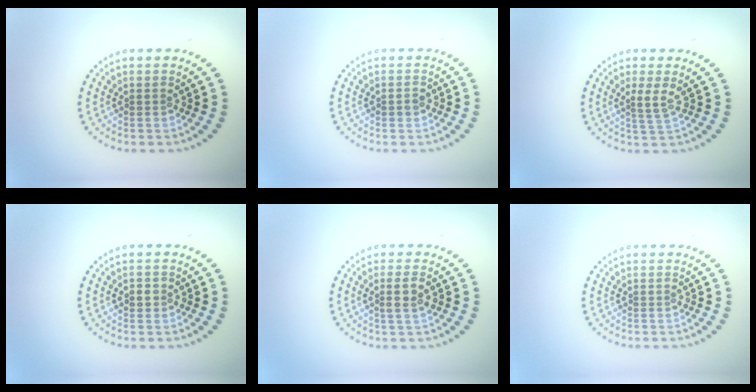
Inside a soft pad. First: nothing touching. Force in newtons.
{"total": 0.9, "press": 0.9, "slide": 0.2}
{"total": 1.8, "press": 1.3, "slide": 1.3}
{"total": 1.0, "press": 0.9, "slide": 0.5}
{"total": 1.9, "press": 1.7, "slide": 0.7}
{"total": 0.0}